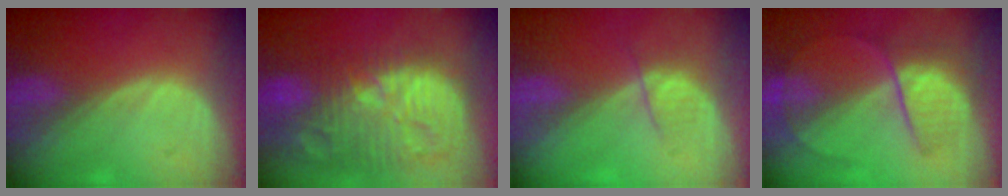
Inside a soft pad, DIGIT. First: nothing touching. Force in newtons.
{"total": 14.8, "press": 12.8, "slide": 7.3}
{"total": 2.5, "press": 2.3, "slide": 0.9}
{"total": 6.7, "press": 6.5, "slide": 1.7}